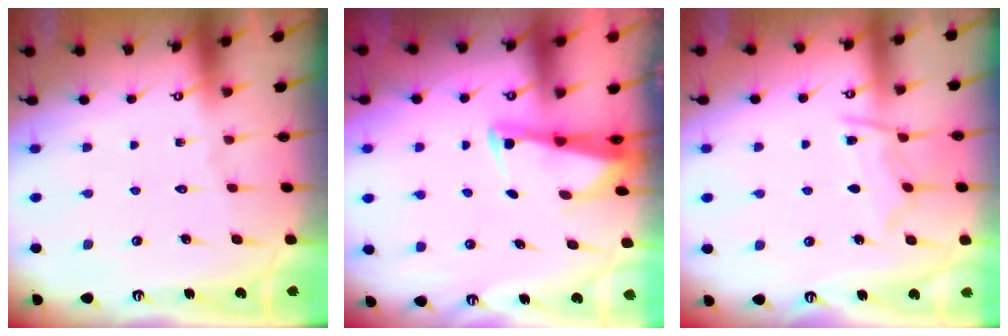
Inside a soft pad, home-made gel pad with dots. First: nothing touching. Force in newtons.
{"total": 2.4, "press": 2.4, "slide": 0.5}
{"total": 8.5, "press": 8.4, "slide": 0.9}